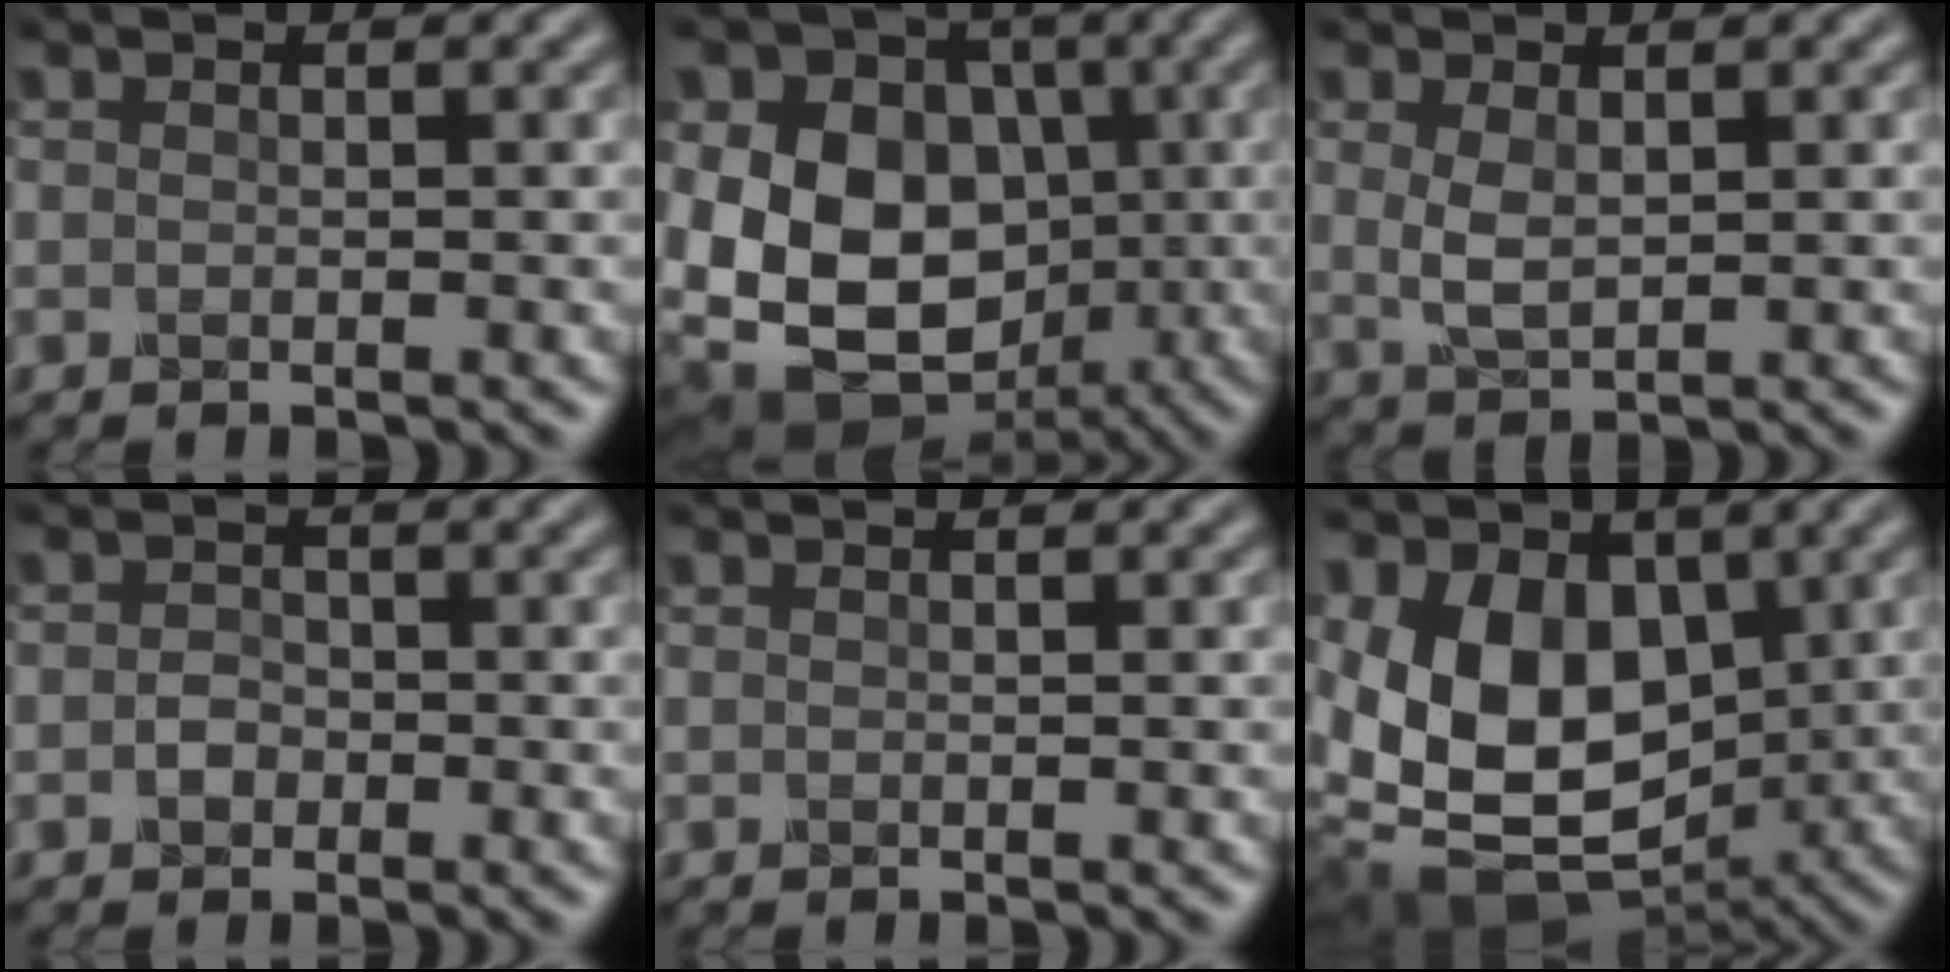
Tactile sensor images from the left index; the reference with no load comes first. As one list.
[{"total": 15.6, "force": [0.1, 13.1, 8.4], "torque": [-0.184, 0.018, -0.010]}, {"total": 2.1, "force": [0.5, 1.2, 1.7], "torque": [-0.049, 0.000, 0.014]}, {"total": 0.9, "force": [-0.4, 0.8, 0.2], "torque": [-0.014, 0.005, -0.010]}, {"total": 0.0}, {"total": 13.1, "force": [0.3, 9.3, 9.2], "torque": [-0.163, -0.016, 0.007]}]